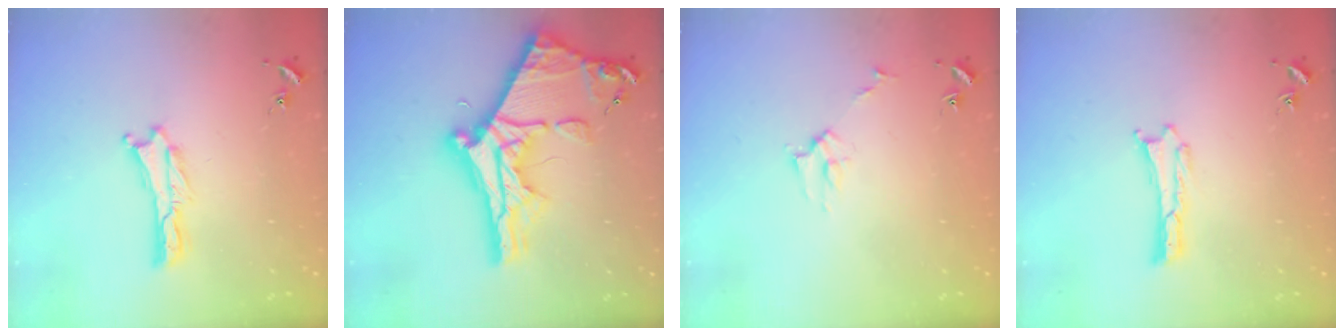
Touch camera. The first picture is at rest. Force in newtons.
{"total": 13.1, "press": 13.0, "slide": 1.2}
{"total": 2.7, "press": 2.7, "slide": 0.3}
{"total": 0.0}